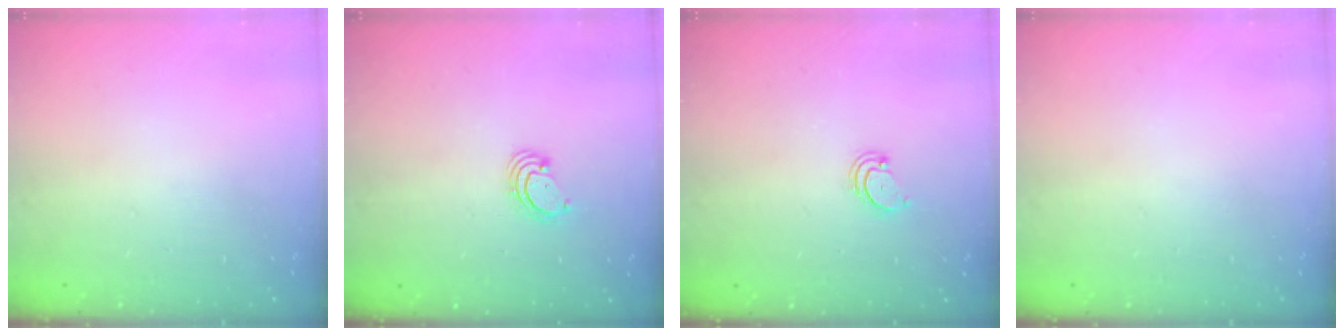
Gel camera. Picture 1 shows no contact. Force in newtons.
{"total": 2.5, "press": 2.5, "slide": 0.3}
{"total": 2.6, "press": 2.5, "slide": 0.5}
{"total": 0.0}